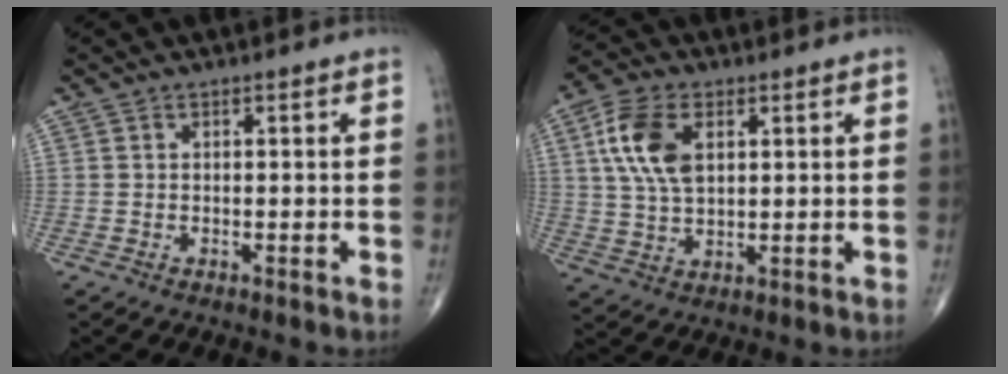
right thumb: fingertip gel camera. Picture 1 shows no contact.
{"total": 10.5, "force": [3.1, 5.9, 8.1], "torque": [-0.160, -0.001, 0.060]}